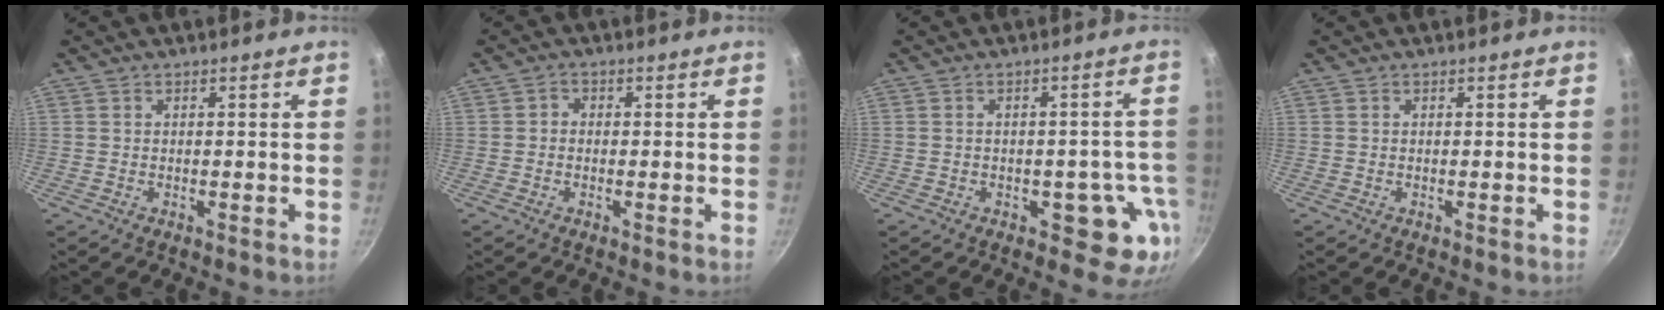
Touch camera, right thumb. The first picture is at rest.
{"total": 1.4, "force": [-0.2, 1.3, 0.7], "torque": [-0.011, 0.007, -0.008]}
{"total": 8.1, "force": [-3.1, 4.7, 5.9], "torque": [-0.019, 0.024, -0.033]}
{"total": 0.0}